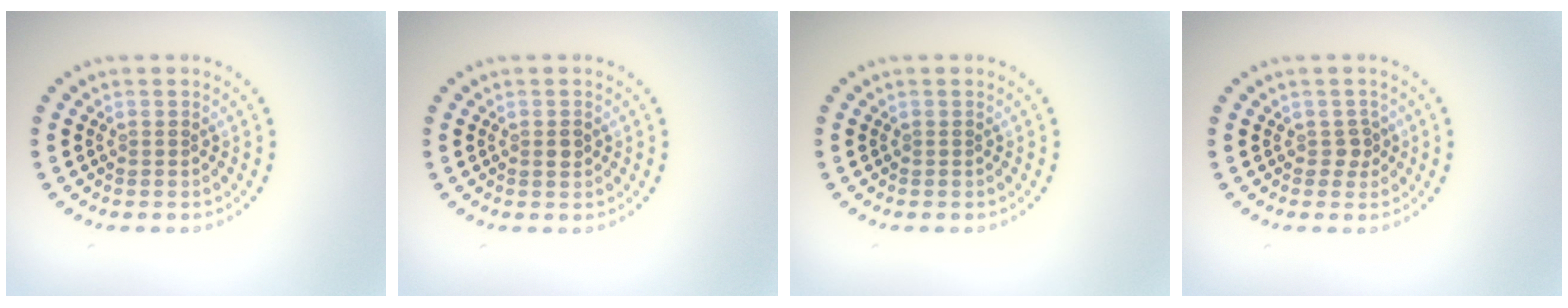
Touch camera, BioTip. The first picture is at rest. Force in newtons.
{"total": 1.0, "press": 1.0, "slide": 0.2}
{"total": 0.0}
{"total": 1.2, "press": 1.1, "slide": 0.6}